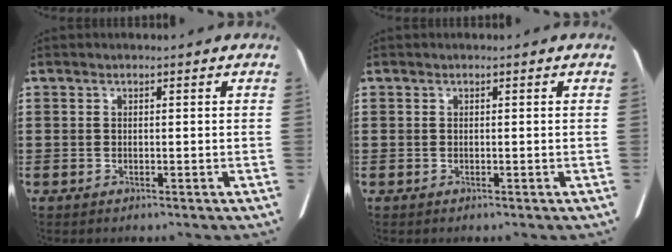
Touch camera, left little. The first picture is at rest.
{"total": 0.0}